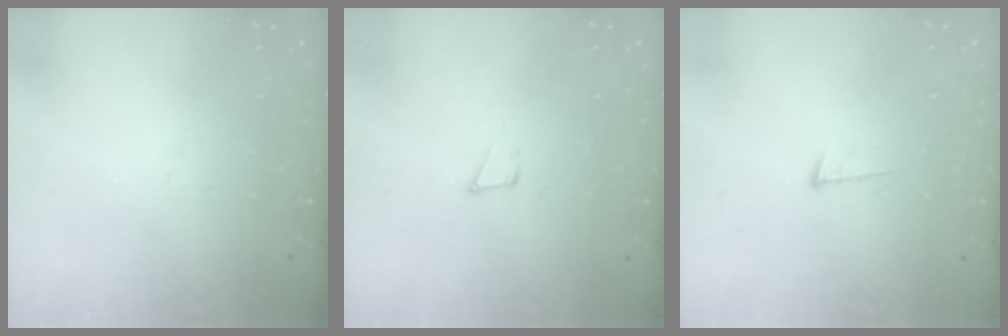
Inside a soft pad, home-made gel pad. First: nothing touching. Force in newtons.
{"total": 4.2, "press": 4.2, "slide": 0.4}
{"total": 6.1, "press": 6.1, "slide": 0.6}